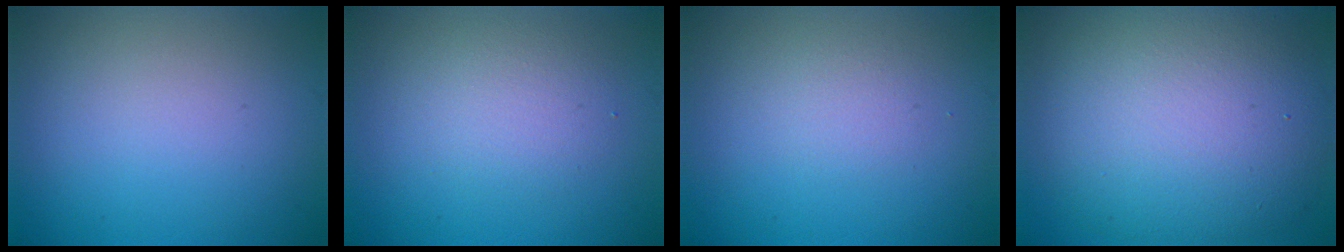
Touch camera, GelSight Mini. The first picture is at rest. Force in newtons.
{"total": 2.4, "press": 2.4, "slide": 0.2}
{"total": 1.3, "press": 1.3, "slide": 0.0}
{"total": 11.7, "press": 11.6, "slide": 1.3}